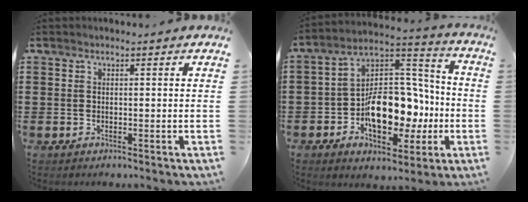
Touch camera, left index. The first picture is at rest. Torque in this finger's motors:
{"motor_torque": [0.96, 0.24, 1.05, 0.21]}